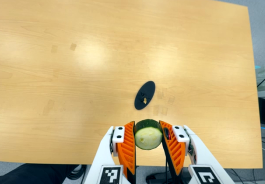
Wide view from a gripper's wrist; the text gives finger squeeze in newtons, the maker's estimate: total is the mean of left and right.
{"total": 12.0, "left": 11.4, "right": 12.7}